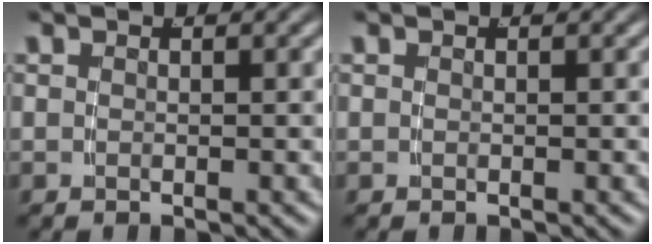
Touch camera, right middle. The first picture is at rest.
{"total": 0.0}